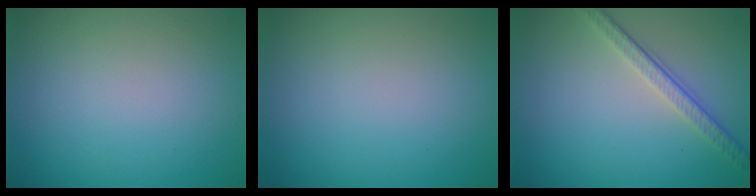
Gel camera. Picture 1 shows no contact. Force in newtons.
{"total": 0.0}
{"total": 3.5, "press": 2.5, "slide": 2.5}